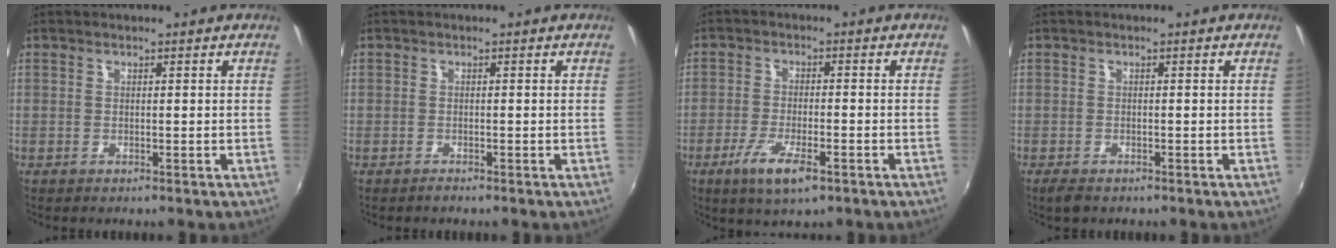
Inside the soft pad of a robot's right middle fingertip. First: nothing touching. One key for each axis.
{"total": 0.6, "fx": -0.6, "fy": 0.1, "fz": 0.0, "tx": 0.000, "ty": 0.000, "tz": -0.013}
{"total": 7.5, "fx": -4.2, "fy": 1.9, "fz": 5.9, "tx": -0.130, "ty": -0.017, "tz": -0.074}
{"total": 2.2, "fx": -1.6, "fy": 0.9, "fz": 1.1, "tx": -0.023, "ty": -0.005, "tz": -0.028}